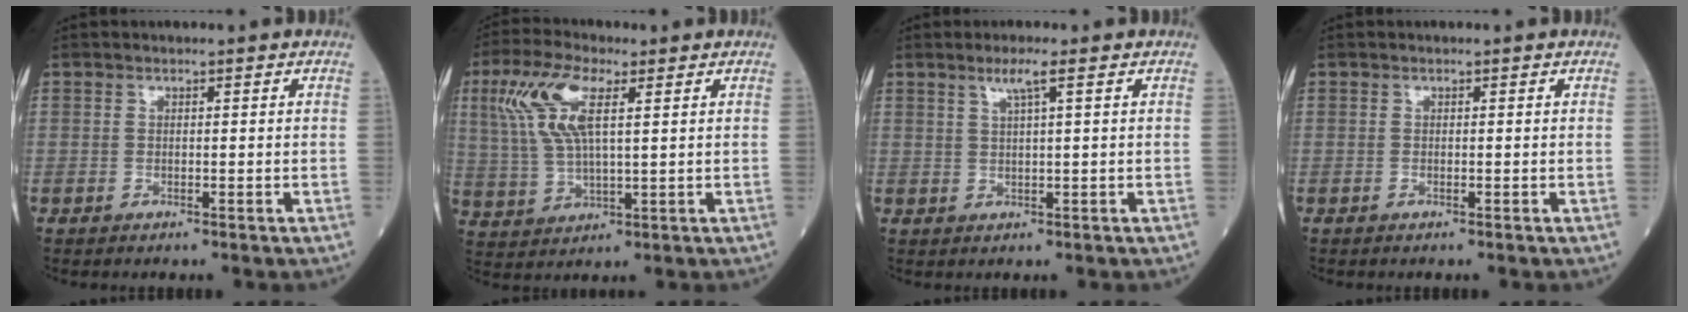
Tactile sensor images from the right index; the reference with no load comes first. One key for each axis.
{"total": 10.2, "fx": 3.7, "fy": 3.0, "fz": 9.0, "tx": -0.210, "ty": 0.015, "tz": 0.078}
{"total": 2.7, "fx": 1.4, "fy": -0.3, "fz": 2.3, "tx": -0.049, "ty": 0.002, "tz": 0.028}
{"total": 0.0}